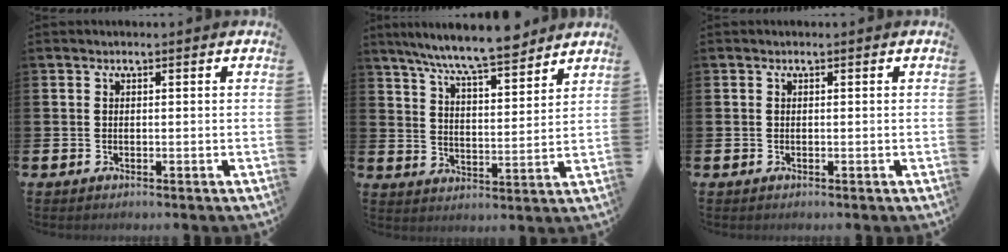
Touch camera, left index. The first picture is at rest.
{"total": 8.8, "force": [8.1, 0.6, 3.1], "torque": [-0.086, -0.045, 0.147]}
{"total": 0.0}